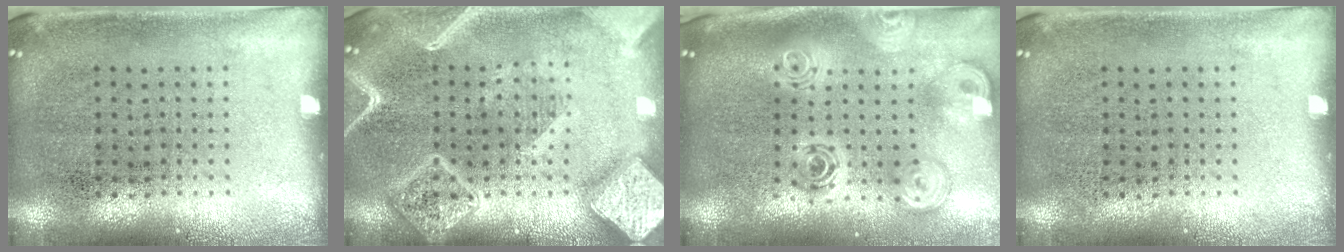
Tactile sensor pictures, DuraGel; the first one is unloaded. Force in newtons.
{"total": 4.1, "press": 4.1, "slide": 0.5}
{"total": 2.6, "press": 2.0, "slide": 1.7}
{"total": 0.0}